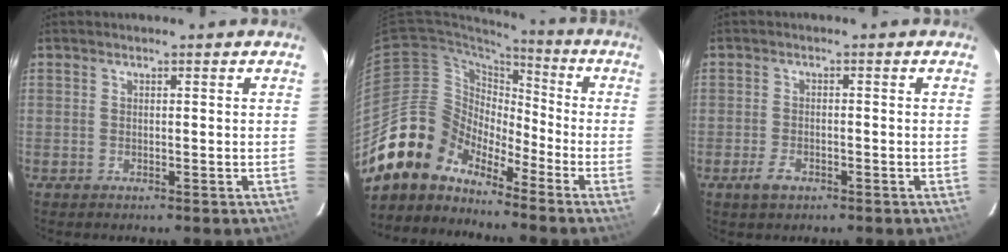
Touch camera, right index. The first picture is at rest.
{"total": 11.8, "force": [-10.3, 5.8, 0.9], "torque": [-0.018, 0.035, -0.204]}
{"total": 3.2, "force": [-1.9, 1.7, 1.9], "torque": [-0.044, -0.002, -0.035]}